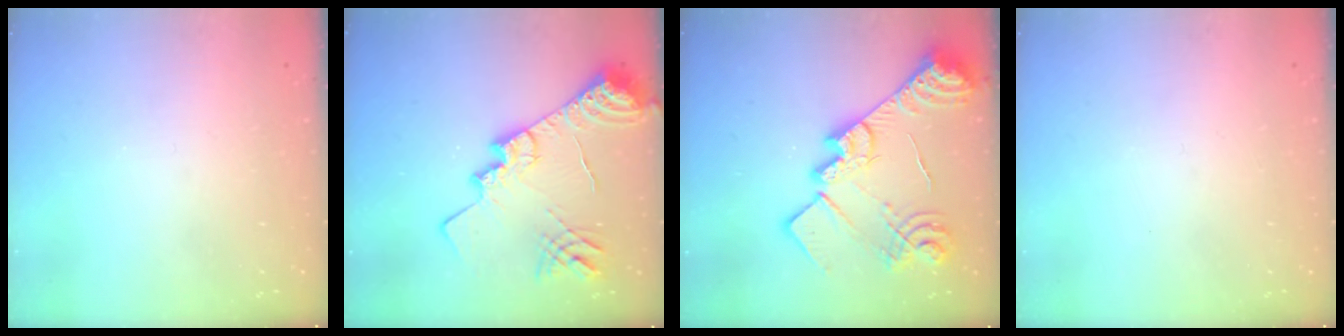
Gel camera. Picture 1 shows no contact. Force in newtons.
{"total": 19.2, "press": 19.1, "slide": 1.6}
{"total": 26.5, "press": 26.4, "slide": 2.2}
{"total": 0.0}